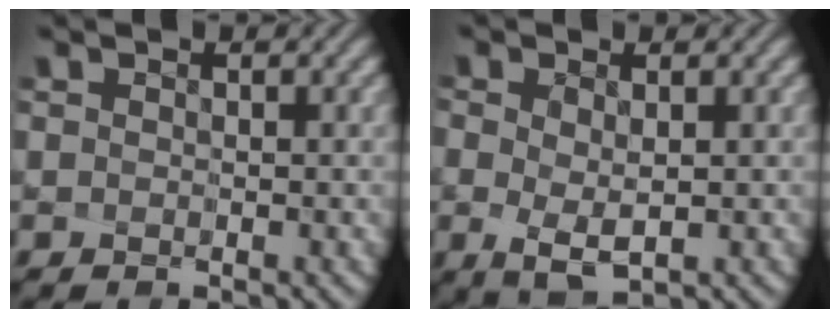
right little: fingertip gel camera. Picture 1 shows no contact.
{"total": 2.3, "force": [-1.1, 0.7, 1.9], "torque": [-0.037, -0.020, -0.001]}